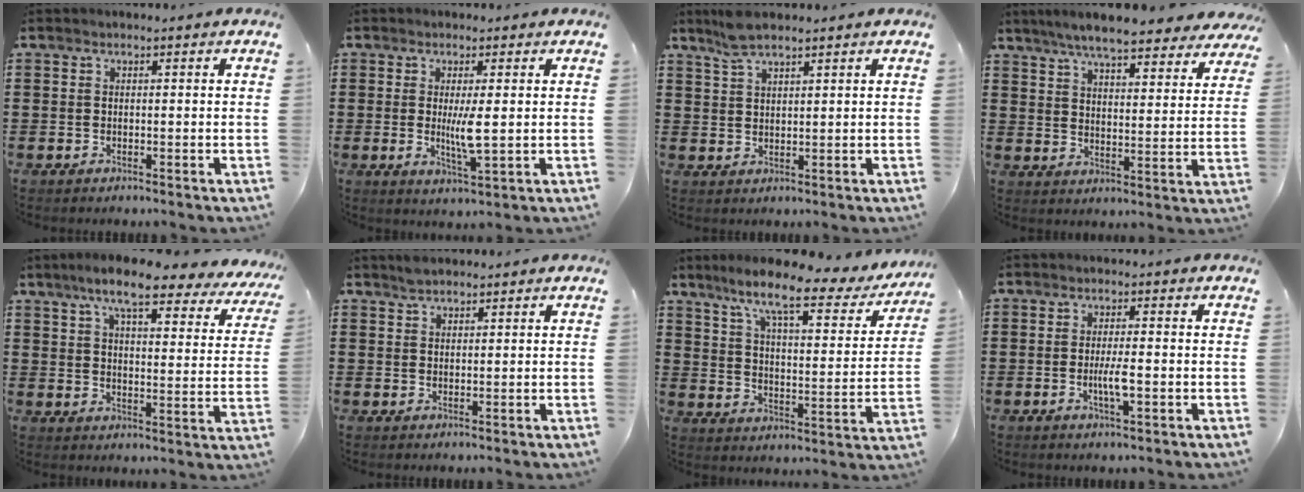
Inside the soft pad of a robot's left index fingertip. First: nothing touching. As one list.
[{"total": 4.5, "force": [0.2, 0.5, 4.5], "torque": [-0.082, -0.003, 0.002]}, {"total": 4.0, "force": [3.2, 0.8, 2.3], "torque": [-0.051, 0.000, 0.059]}, {"total": 7.3, "force": [6.6, 0.3, 2.9], "torque": [-0.082, -0.026, 0.118]}, {"total": 9.6, "force": [7.6, 1.3, 5.7], "torque": [-0.120, -0.031, 0.128]}, {"total": 1.9, "force": [1.7, 0.6, 0.4], "torque": [-0.011, 0.001, 0.034]}, {"total": 10.3, "force": [8.0, 1.1, 6.4], "torque": [-0.145, -0.045, 0.127]}, {"total": 3.5, "force": [-0.8, 0.5, 3.4], "torque": [-0.067, -0.004, -0.017]}]